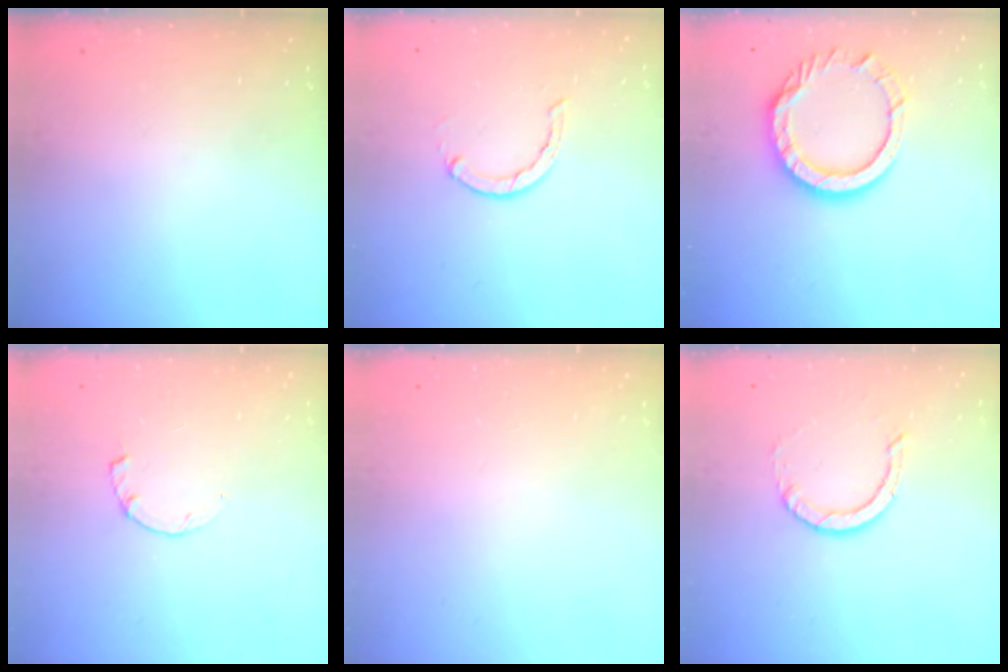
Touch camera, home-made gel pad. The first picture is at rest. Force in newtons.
{"total": 2.1, "press": 2.1, "slide": 0.3}
{"total": 12.3, "press": 12.3, "slide": 0.8}
{"total": 1.0, "press": 0.9, "slide": 0.2}
{"total": 2.4, "press": 2.4, "slide": 0.2}
{"total": 2.9, "press": 2.9, "slide": 0.2}